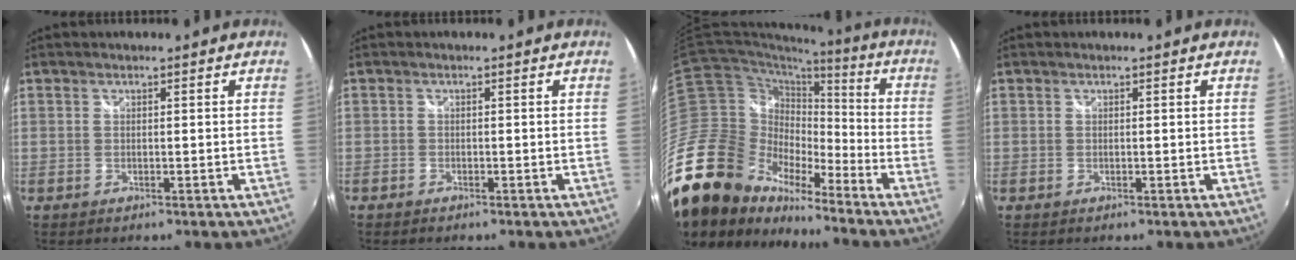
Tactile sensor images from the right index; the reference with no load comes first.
{"total": 1.0, "force": [-0.9, 0.5, 0.0], "torque": [-0.005, -0.002, -0.018]}
{"total": 26.4, "force": [-19.8, 13.4, 11.2], "torque": [-0.243, -0.001, -0.367]}
{"total": 0.0}